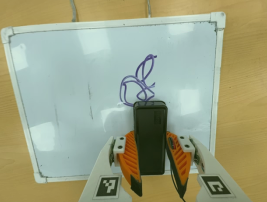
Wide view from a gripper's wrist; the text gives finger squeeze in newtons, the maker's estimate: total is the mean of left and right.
{"total": 6.2, "left": 5.4, "right": 7.0}